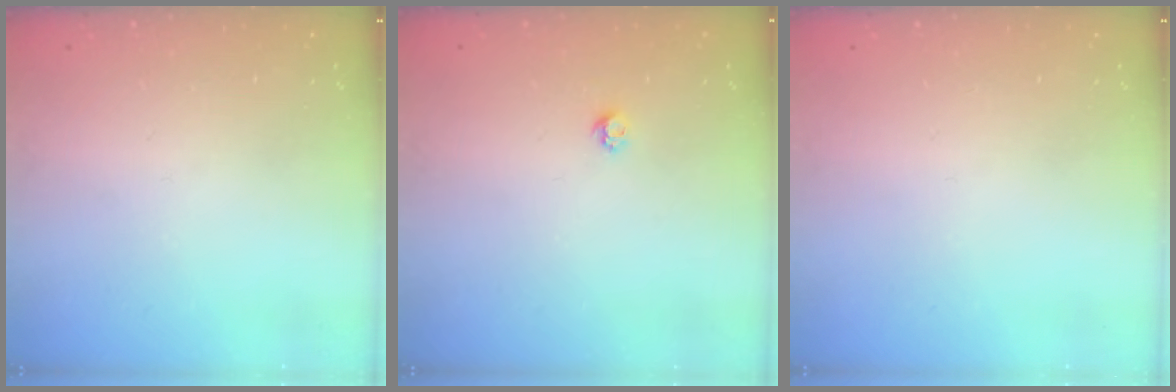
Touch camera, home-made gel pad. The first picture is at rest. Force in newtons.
{"total": 3.8, "press": 3.7, "slide": 0.5}
{"total": 0.0}